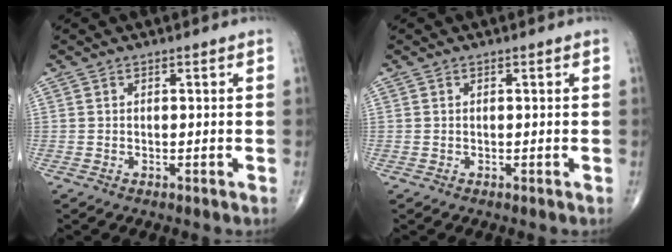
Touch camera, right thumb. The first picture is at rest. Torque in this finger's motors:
{"motor_torque": [0.49, 0.42, 0.00, -0.13, 0.03]}